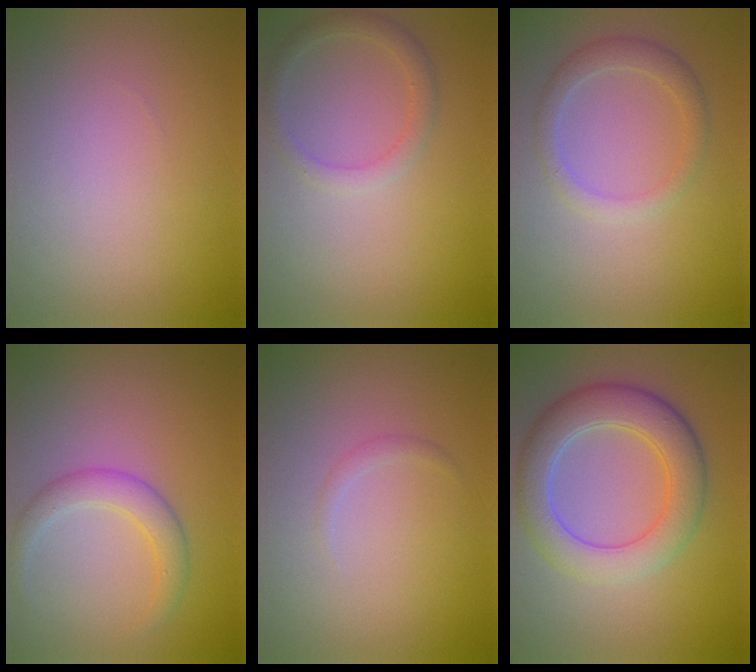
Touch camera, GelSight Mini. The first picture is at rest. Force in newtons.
{"total": 1.8, "press": 1.8, "slide": 0.1}
{"total": 2.2, "press": 2.2, "slide": 0.0}
{"total": 2.6, "press": 2.6, "slide": 0.2}
{"total": 0.6, "press": 0.6, "slide": 0.0}
{"total": 5.0, "press": 5.0, "slide": 0.4}